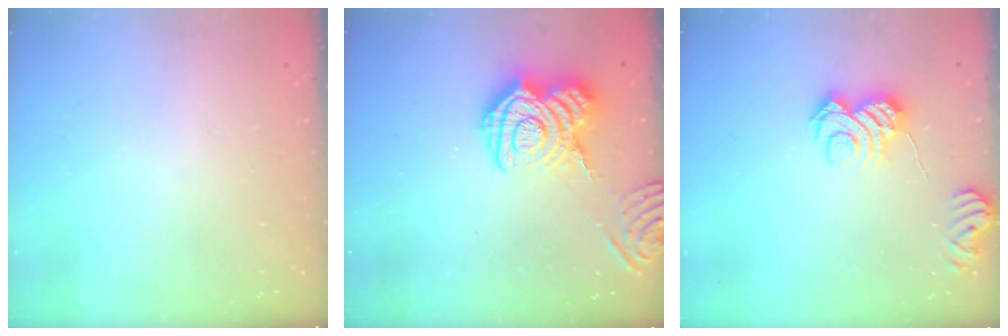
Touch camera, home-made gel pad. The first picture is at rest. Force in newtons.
{"total": 13.5, "press": 13.5, "slide": 1.2}
{"total": 7.7, "press": 7.7, "slide": 0.4}